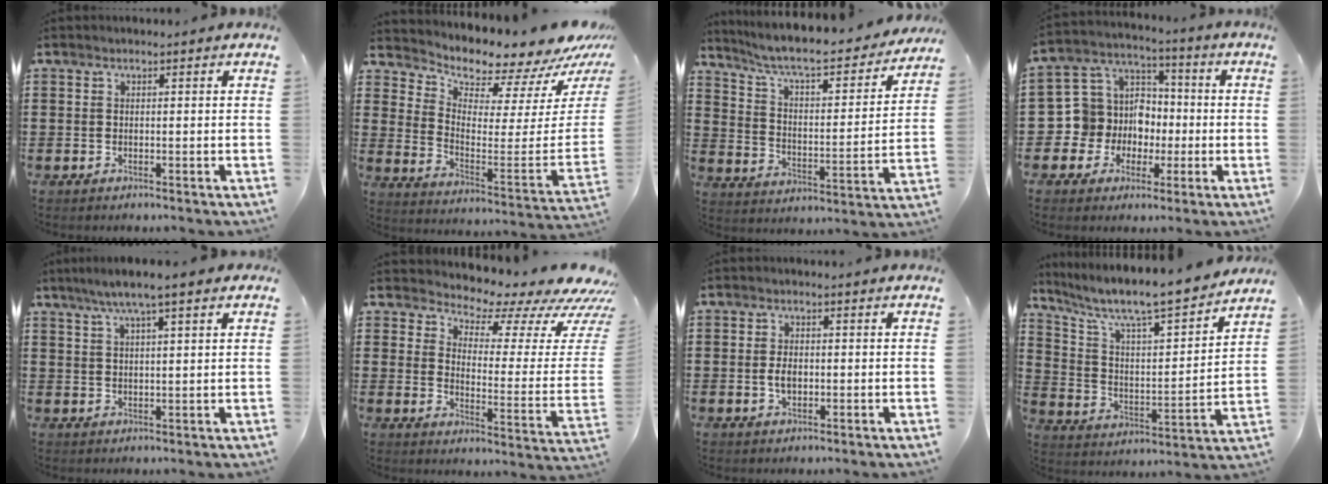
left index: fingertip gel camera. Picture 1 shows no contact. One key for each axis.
{"total": 5.7, "fx": 5.6, "fy": 1.1, "fz": 0.7, "tx": -0.028, "ty": -0.081, "tz": 0.089}
{"total": 6.9, "fx": 5.9, "fy": 0.7, "fz": 3.6, "tx": -0.094, "ty": -0.045, "tz": 0.095}
{"total": 9.6, "fx": -1.4, "fy": 9.3, "fz": 2.1, "tx": -0.098, "ty": 0.005, "tz": -0.023}
{"total": 5.3, "fx": 3.5, "fy": 0.3, "fz": 4.0, "tx": -0.083, "ty": 0.000, "tz": 0.062}
{"total": 5.7, "fx": 5.1, "fy": 1.3, "fz": 2.2, "tx": -0.039, "ty": -0.057, "tz": 0.079}
{"total": 2.9, "fx": -0.2, "fy": 1.5, "fz": 2.4, "tx": -0.047, "ty": 0.004, "tz": -0.003}
{"total": 7.6, "fx": 6.8, "fy": 0.7, "fz": 3.4, "tx": -0.092, "ty": -0.060, "tz": 0.106}